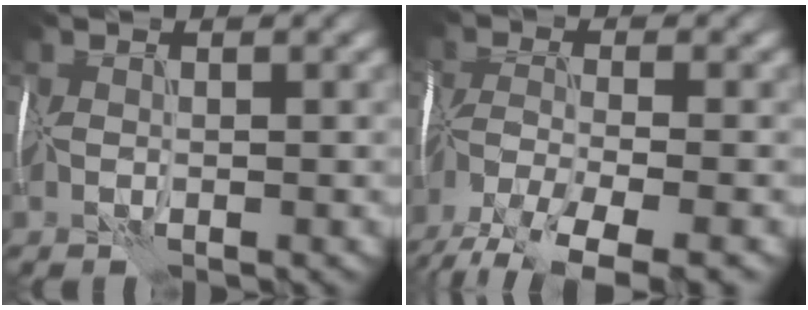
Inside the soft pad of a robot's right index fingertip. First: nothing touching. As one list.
[{"total": 9.1, "force": [-6.8, 2.4, 5.5], "torque": [-0.106, -0.024, -0.119]}]